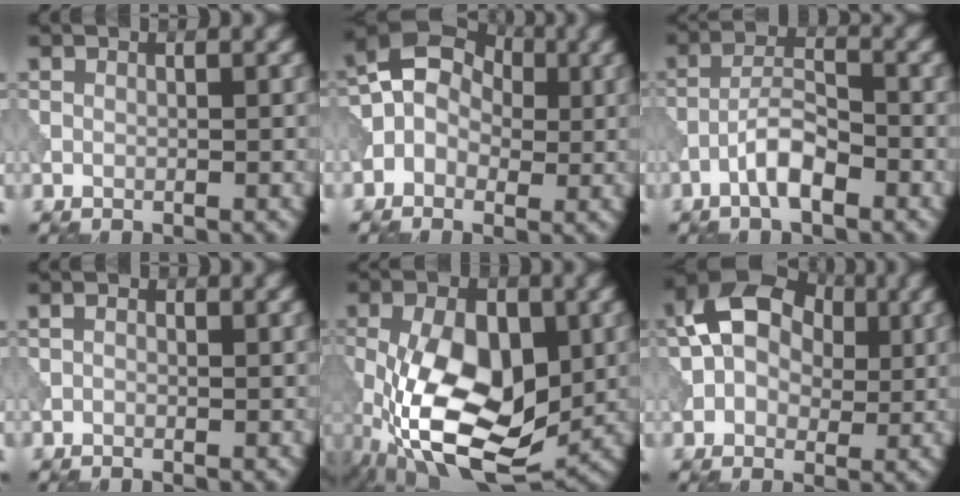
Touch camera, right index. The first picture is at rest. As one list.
[{"total": 6.5, "force": [0.2, 5.1, 3.9], "torque": [-0.047, 0.036, -0.023]}, {"total": 3.6, "force": [-2.1, 1.0, 2.8], "torque": [-0.052, 0.013, -0.047]}, {"total": 0.9, "force": [0.1, 0.6, 0.7], "torque": [-0.007, -0.003, -0.002]}, {"total": 12.7, "force": [-2.7, 6.7, 10.4], "torque": [-0.199, -0.011, -0.051]}, {"total": 8.9, "force": [1.6, 6.6, 5.7], "torque": [-0.101, 0.034, 0.010]}]